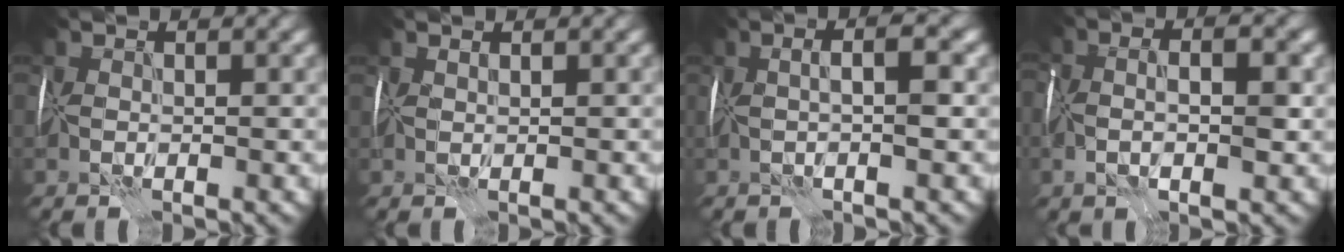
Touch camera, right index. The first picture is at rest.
{"total": 0.5, "force": [0.4, -0.2, 0.2], "torque": [-0.005, -0.002, 0.010]}
{"total": 2.9, "force": [0.2, 0.3, 2.9], "torque": [-0.037, 0.003, -0.003]}
{"total": 3.9, "force": [-0.5, 1.3, 3.6], "torque": [-0.061, -0.001, -0.010]}